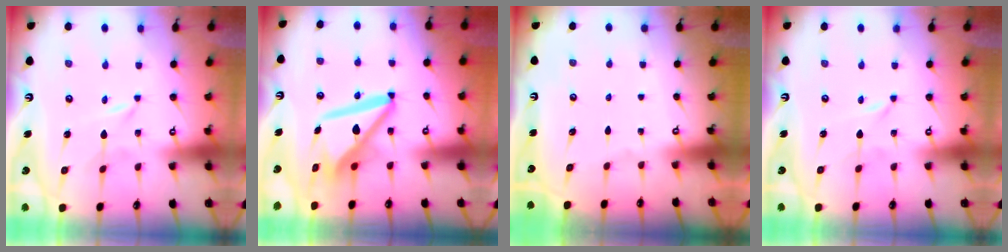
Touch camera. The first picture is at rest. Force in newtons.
{"total": 12.9, "press": 12.8, "slide": 1.4}
{"total": 0.0}
{"total": 0.0}